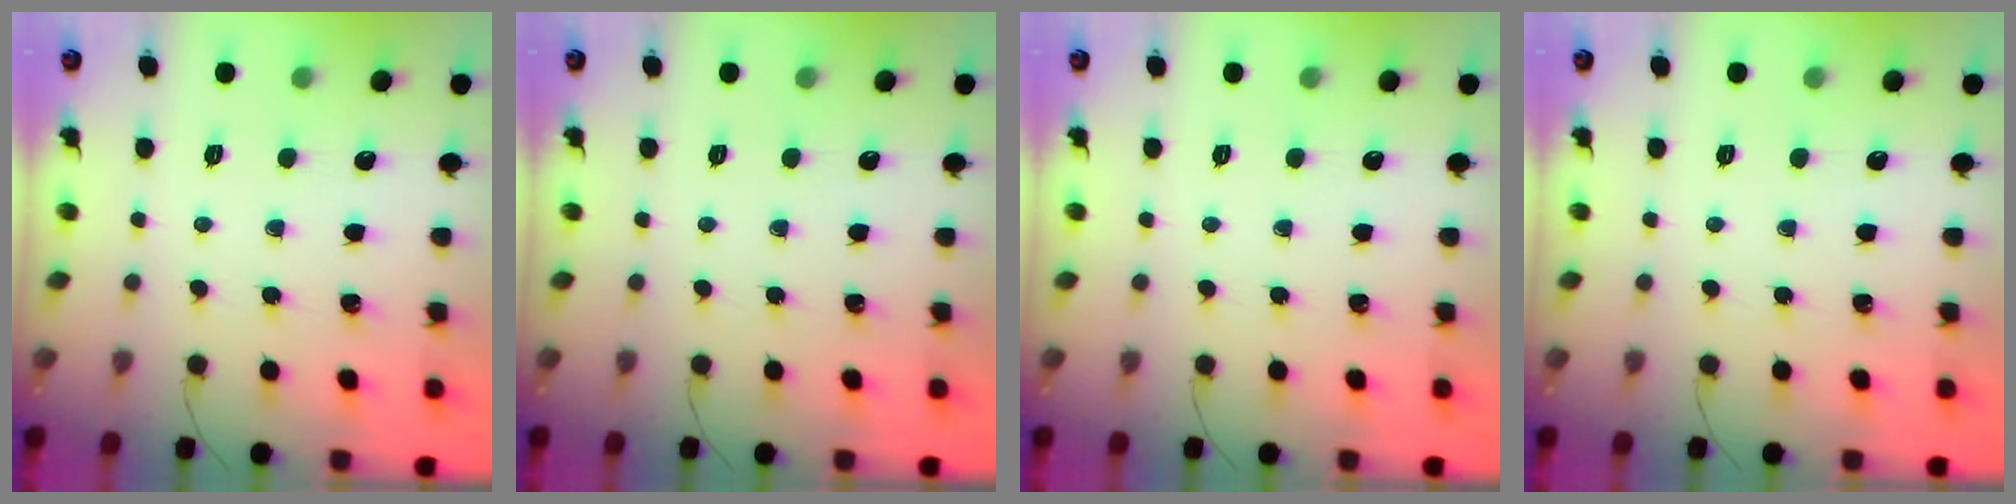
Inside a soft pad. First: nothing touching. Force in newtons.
{"total": 0.0}
{"total": 0.0}
{"total": 0.0}